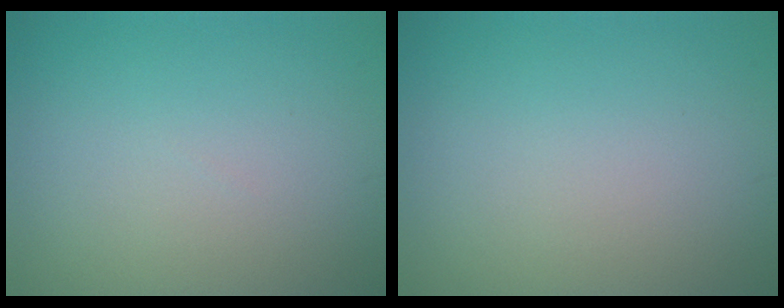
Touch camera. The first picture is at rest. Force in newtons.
{"total": 0.0}